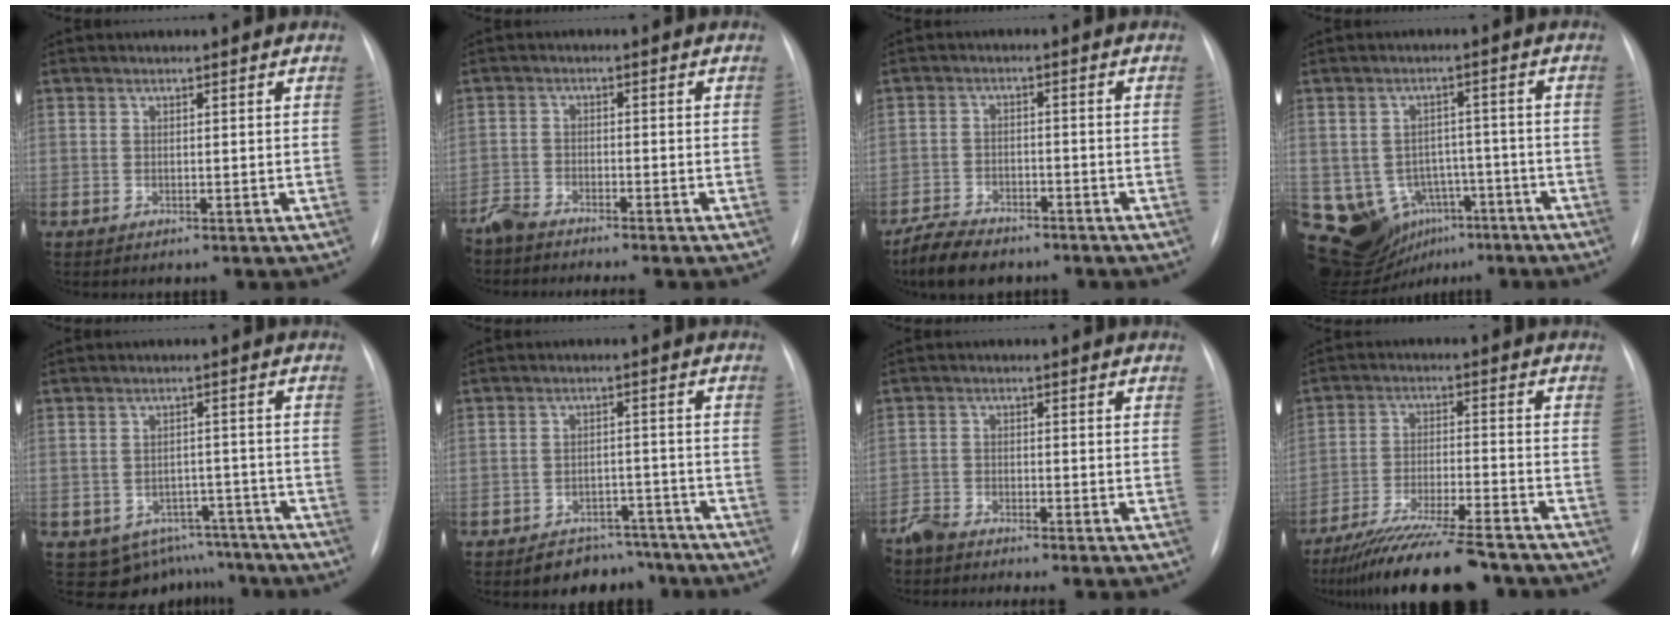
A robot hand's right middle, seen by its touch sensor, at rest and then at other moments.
{"total": 5.6, "force": [-5.3, 0.0, 1.6], "torque": [-0.018, -0.015, -0.091]}
{"total": 7.2, "force": [-6.1, 2.5, 3.0], "torque": [-0.058, -0.014, -0.106]}
{"total": 12.2, "force": [-5.6, 10.0, 4.2], "torque": [-0.077, 0.030, -0.070]}
{"total": 8.7, "force": [-7.1, 5.2, 0.0], "torque": [0.016, 0.031, -0.081]}
{"total": 6.5, "force": [-5.5, 3.4, 0.3], "torque": [0.017, 0.026, -0.079]}
{"total": 4.3, "force": [-4.2, -0.2, 1.0], "torque": [-0.011, -0.014, -0.073]}
{"total": 14.9, "force": [-12.9, 0.7, 7.4], "torque": [-0.125, -0.024, -0.210]}